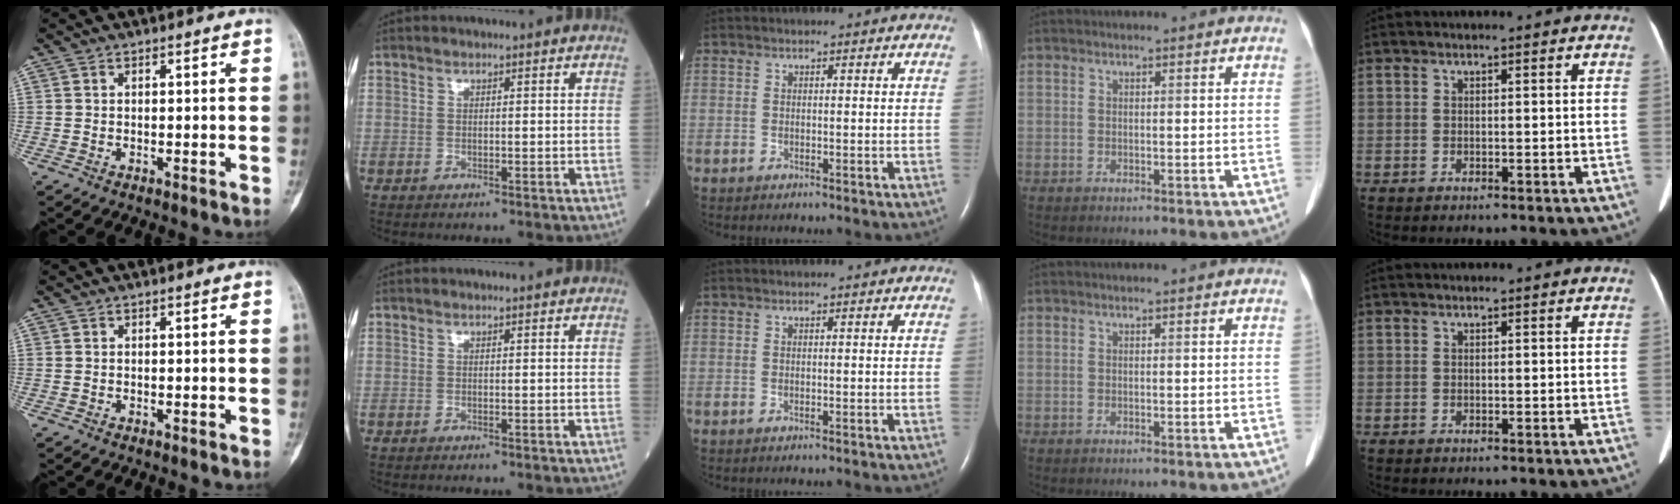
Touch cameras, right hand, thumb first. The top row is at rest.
{}